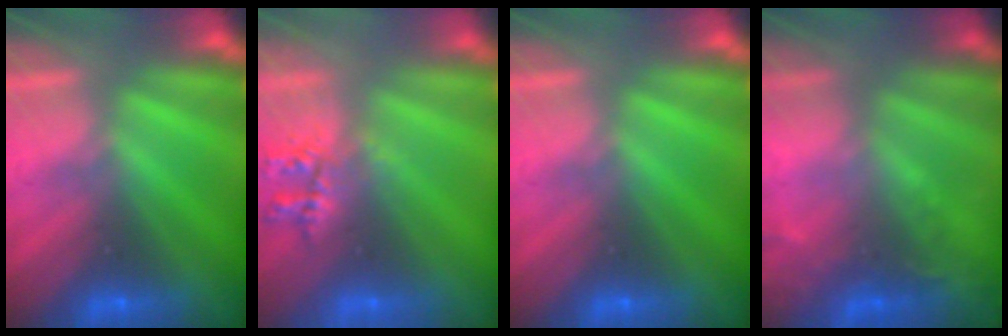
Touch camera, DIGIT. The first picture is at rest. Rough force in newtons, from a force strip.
{"total": 2.2}
{"total": 0.0}
{"total": 2.2}